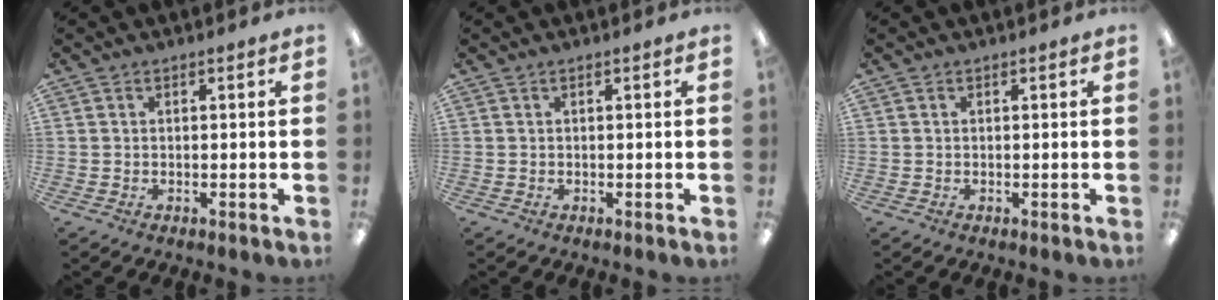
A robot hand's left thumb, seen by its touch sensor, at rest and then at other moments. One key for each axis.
{"total": 0.0}
{"total": 0.0}